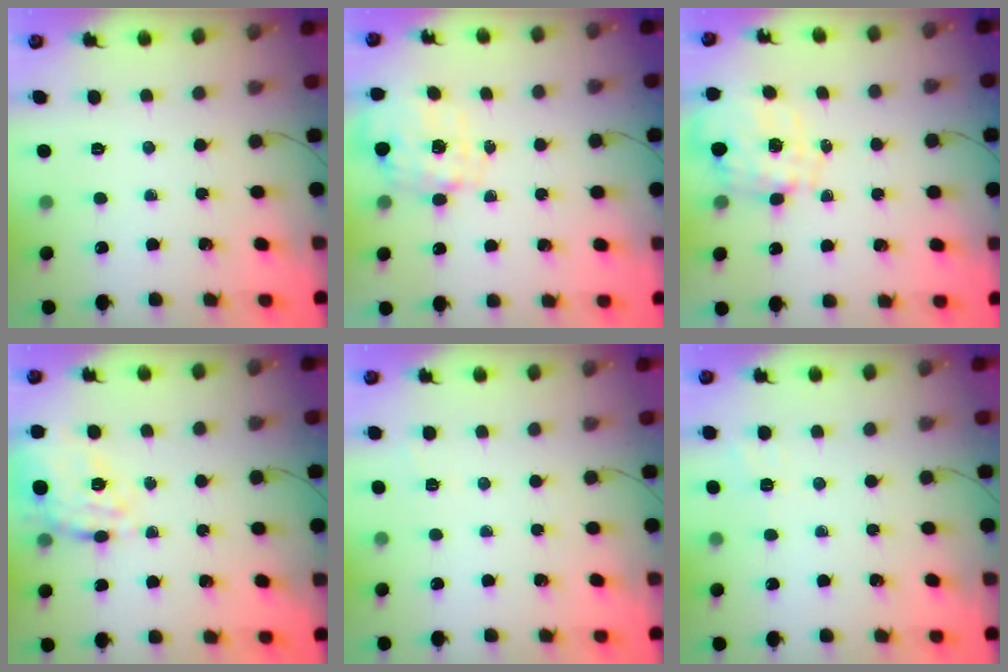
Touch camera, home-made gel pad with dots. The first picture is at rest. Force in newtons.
{"total": 2.8, "press": 2.6, "slide": 0.9}
{"total": 1.3, "press": 1.2, "slide": 0.4}
{"total": 12.5, "press": 12.3, "slide": 2.0}
{"total": 5.4, "press": 5.2, "slide": 1.5}
{"total": 2.8, "press": 2.2, "slide": 1.8}